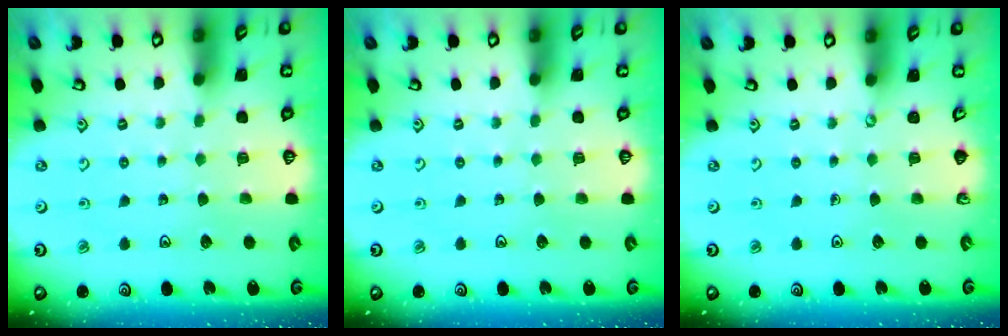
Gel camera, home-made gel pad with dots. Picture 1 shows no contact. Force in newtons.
{"total": 0.0}
{"total": 0.0}